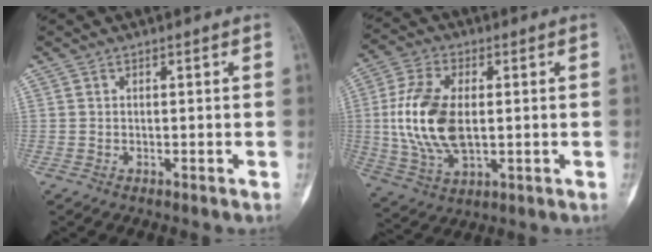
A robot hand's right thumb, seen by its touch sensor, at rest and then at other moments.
{"total": 14.9, "force": [0.6, 8.2, 12.4], "torque": [-0.258, -0.004, 0.015]}